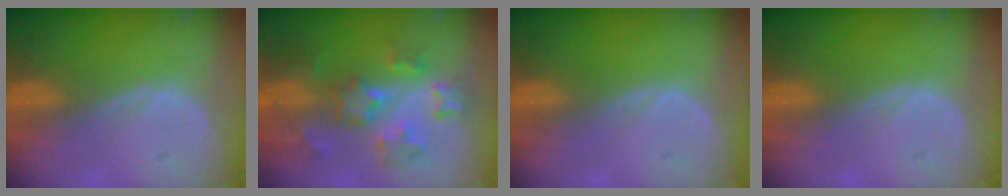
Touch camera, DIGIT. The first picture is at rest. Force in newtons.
{"total": 8.3, "press": 7.9, "slide": 2.5}
{"total": 0.0}
{"total": 0.0}